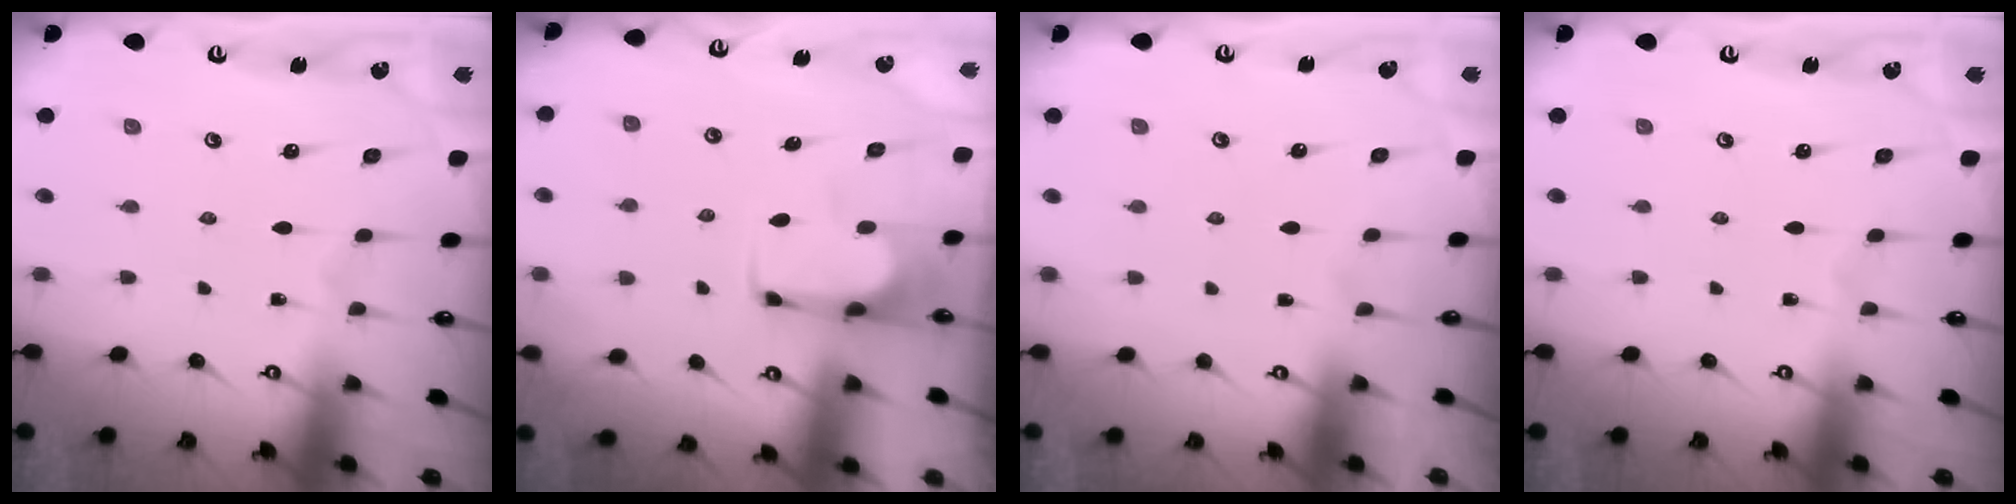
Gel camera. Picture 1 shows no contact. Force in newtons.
{"total": 0.9, "press": 0.3, "slide": 0.8}
{"total": 1.5, "press": 1.4, "slide": 0.7}
{"total": 0.0}